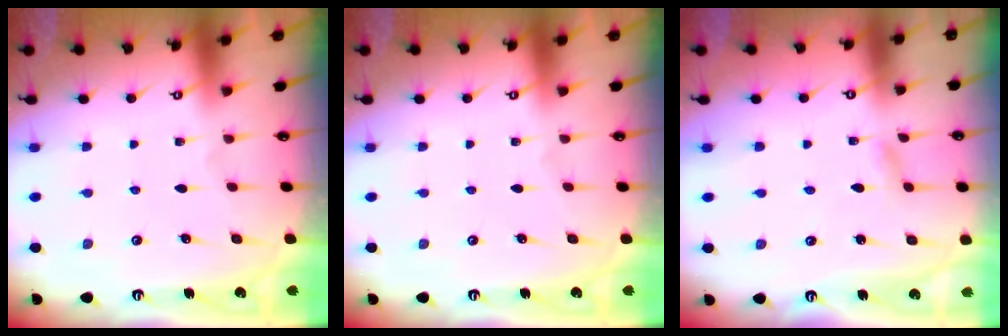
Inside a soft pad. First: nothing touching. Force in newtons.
{"total": 0.0}
{"total": 1.5, "press": 1.5, "slide": 0.2}